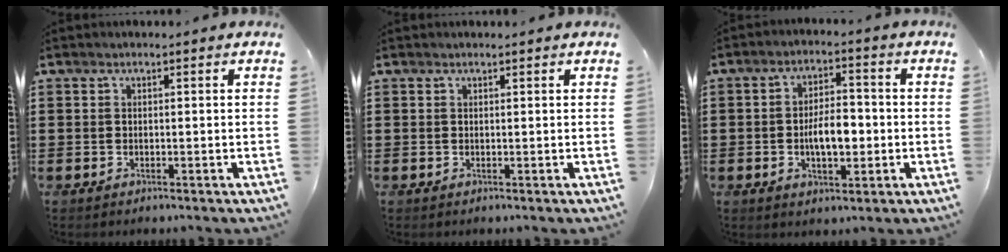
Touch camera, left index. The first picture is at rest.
{"total": 0.0}
{"total": 6.1, "force": [-1.0, 2.9, 5.3], "torque": [-0.085, 0.000, -0.024]}